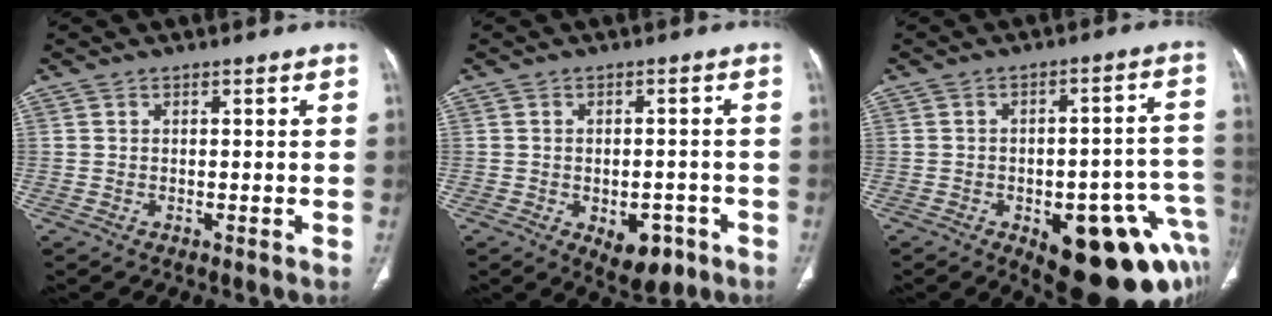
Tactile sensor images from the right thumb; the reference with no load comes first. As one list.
[{"total": 7.3, "force": [-3.2, 4.3, 5.0], "torque": [-0.048, 0.012, -0.031]}, {"total": 22.1, "force": [-8.7, 8.9, 18.3], "torque": [-0.156, 0.044, -0.093]}]